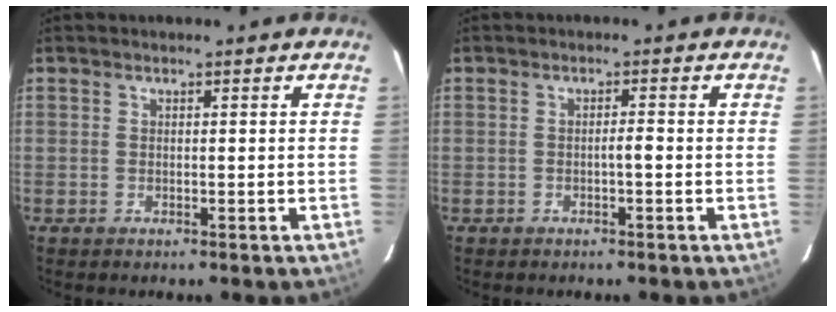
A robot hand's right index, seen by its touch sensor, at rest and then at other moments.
{"total": 1.1, "force": [-0.4, 0.0, 1.0], "torque": [-0.015, 0.004, -0.007]}